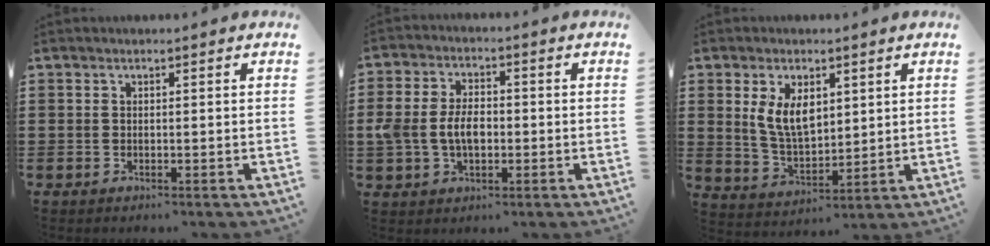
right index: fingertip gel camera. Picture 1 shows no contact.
{"total": 6.1, "force": [-0.6, 4.0, 4.6], "torque": [-0.118, 0.000, -0.020]}
{"total": 6.9, "force": [2.3, 3.9, 5.2], "torque": [-0.113, 0.003, 0.039]}